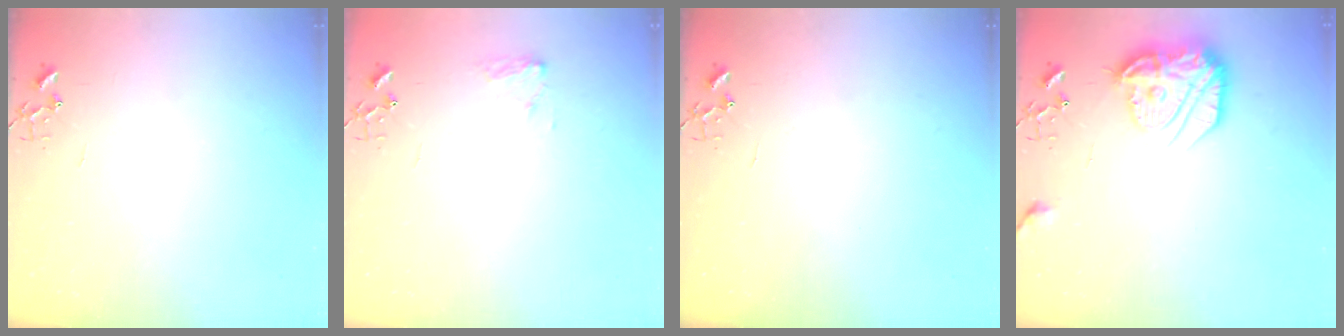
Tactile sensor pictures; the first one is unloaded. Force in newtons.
{"total": 7.2, "press": 7.2, "slide": 0.5}
{"total": 0.0}
{"total": 17.2, "press": 17.2, "slide": 1.1}